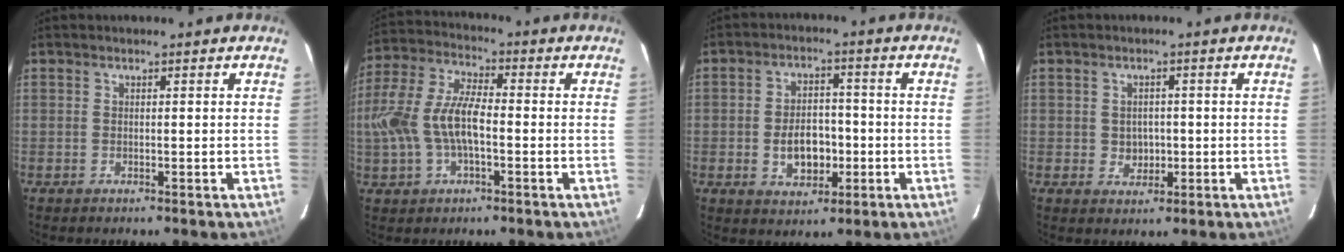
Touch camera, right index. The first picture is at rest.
{"total": 12.9, "force": [-2.0, 6.1, 11.2], "torque": [-0.242, 0.014, -0.038]}
{"total": 7.8, "force": [-1.8, 5.2, 5.5], "torque": [-0.106, 0.012, -0.018]}
{"total": 3.2, "force": [-0.3, 2.9, 1.2], "torque": [-0.021, 0.007, 0.004]}